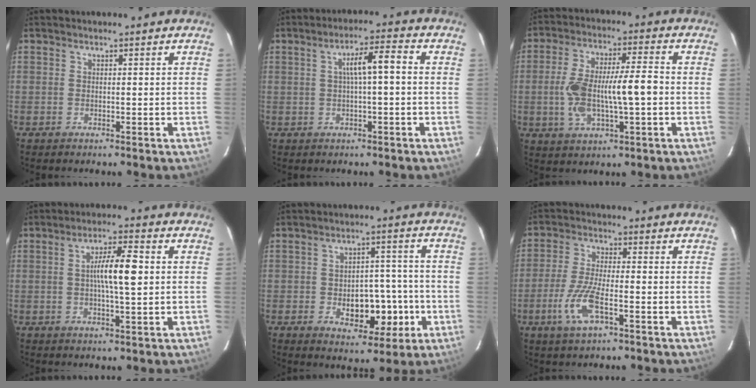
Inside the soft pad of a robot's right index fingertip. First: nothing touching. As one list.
[{"total": 5.5, "force": [0.6, 0.6, 5.5], "torque": [-0.093, 0.019, 0.009]}, {"total": 11.9, "force": [-1.3, 2.8, 11.5], "torque": [-0.223, 0.017, -0.018]}, {"total": 7.2, "force": [0.6, 0.8, 7.2], "torque": [-0.126, 0.010, 0.007]}, {"total": 9.5, "force": [-2.7, 5.3, 7.5], "torque": [-0.094, 0.020, -0.028]}, {"total": 7.6, "force": [-3.2, 1.6, 6.7], "torque": [-0.145, -0.010, -0.061]}]